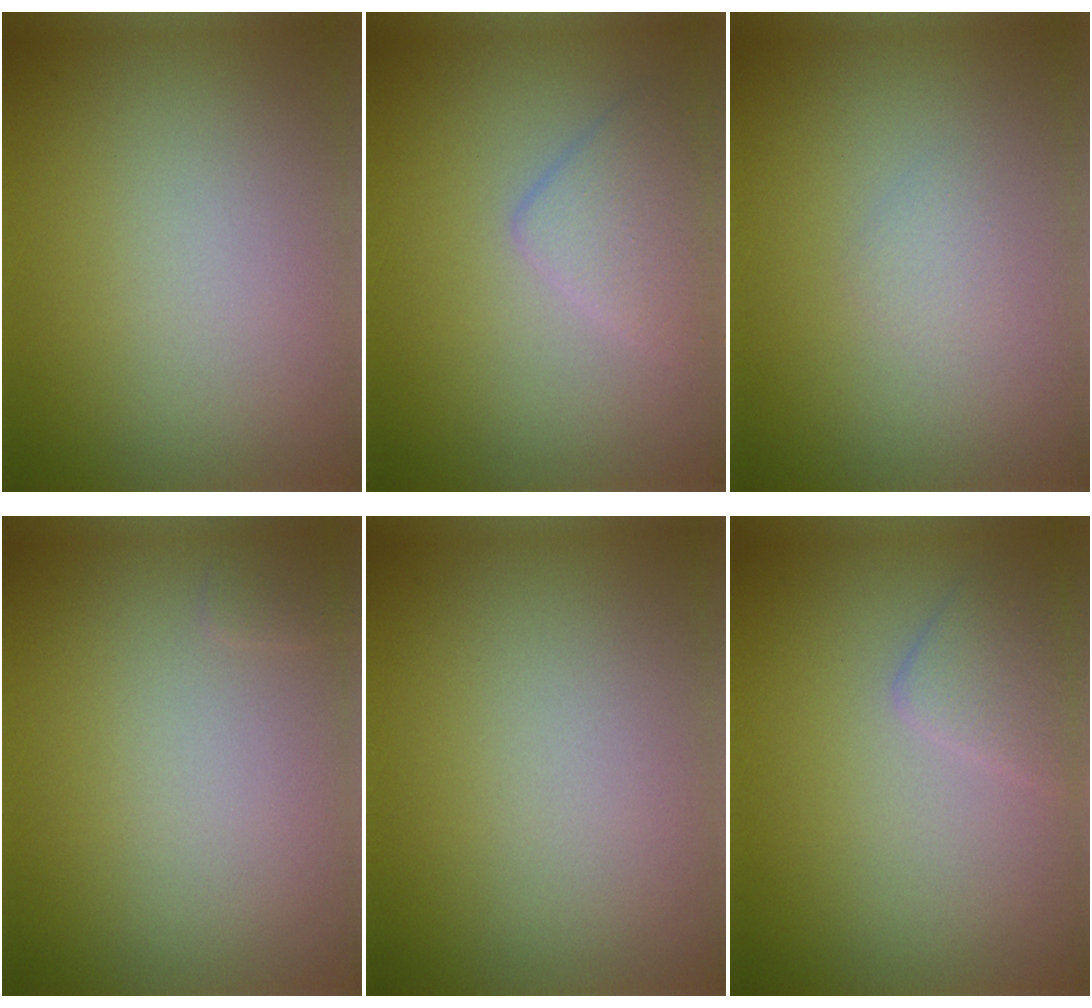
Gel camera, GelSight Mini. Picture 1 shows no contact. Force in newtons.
{"total": 2.4, "press": 2.4, "slide": 0.1}
{"total": 0.7, "press": 0.7, "slide": 0.0}
{"total": 0.5, "press": 0.5, "slide": 0.0}
{"total": 0.0}
{"total": 2.0, "press": 2.0, "slide": 0.0}